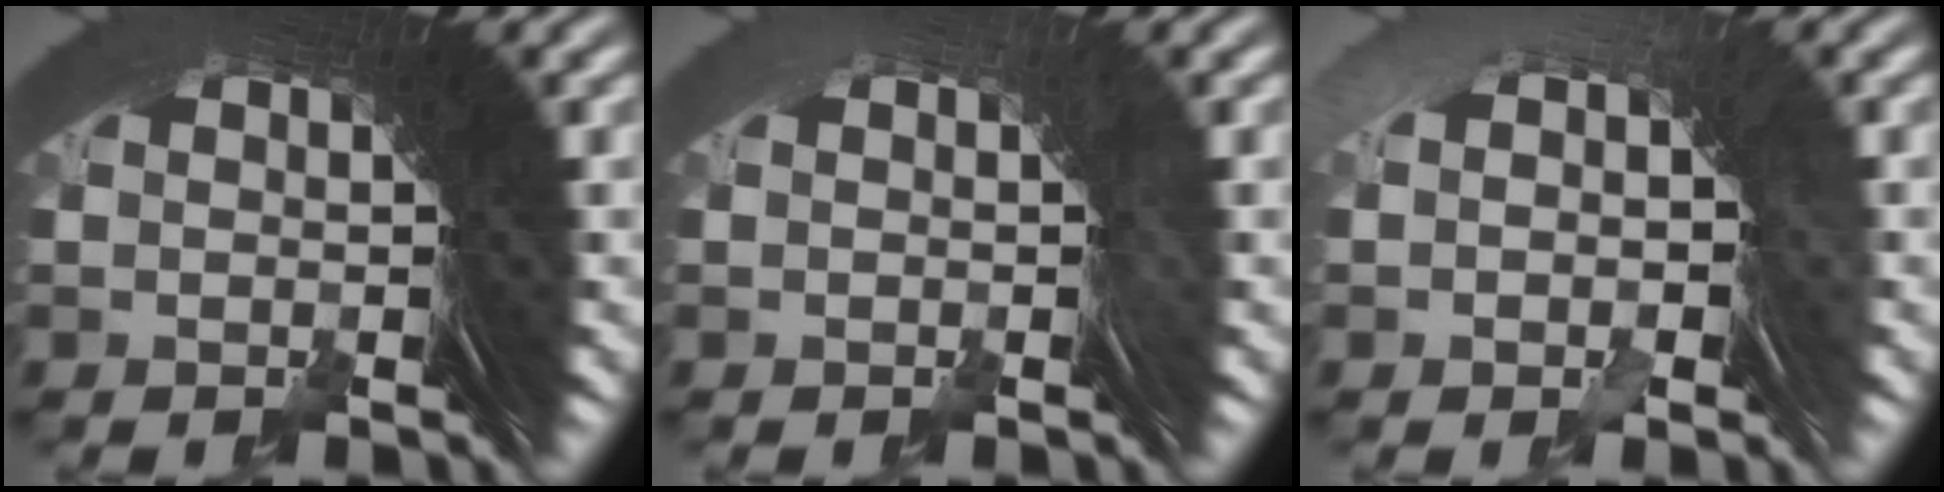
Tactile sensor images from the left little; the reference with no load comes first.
{"total": 1.2, "force": [-0.8, -0.8, -0.3], "torque": [0.012, 0.007, -0.013]}
{"total": 0.6, "force": [-0.6, -0.1, 0.2], "torque": [-0.003, 0.017, -0.015]}